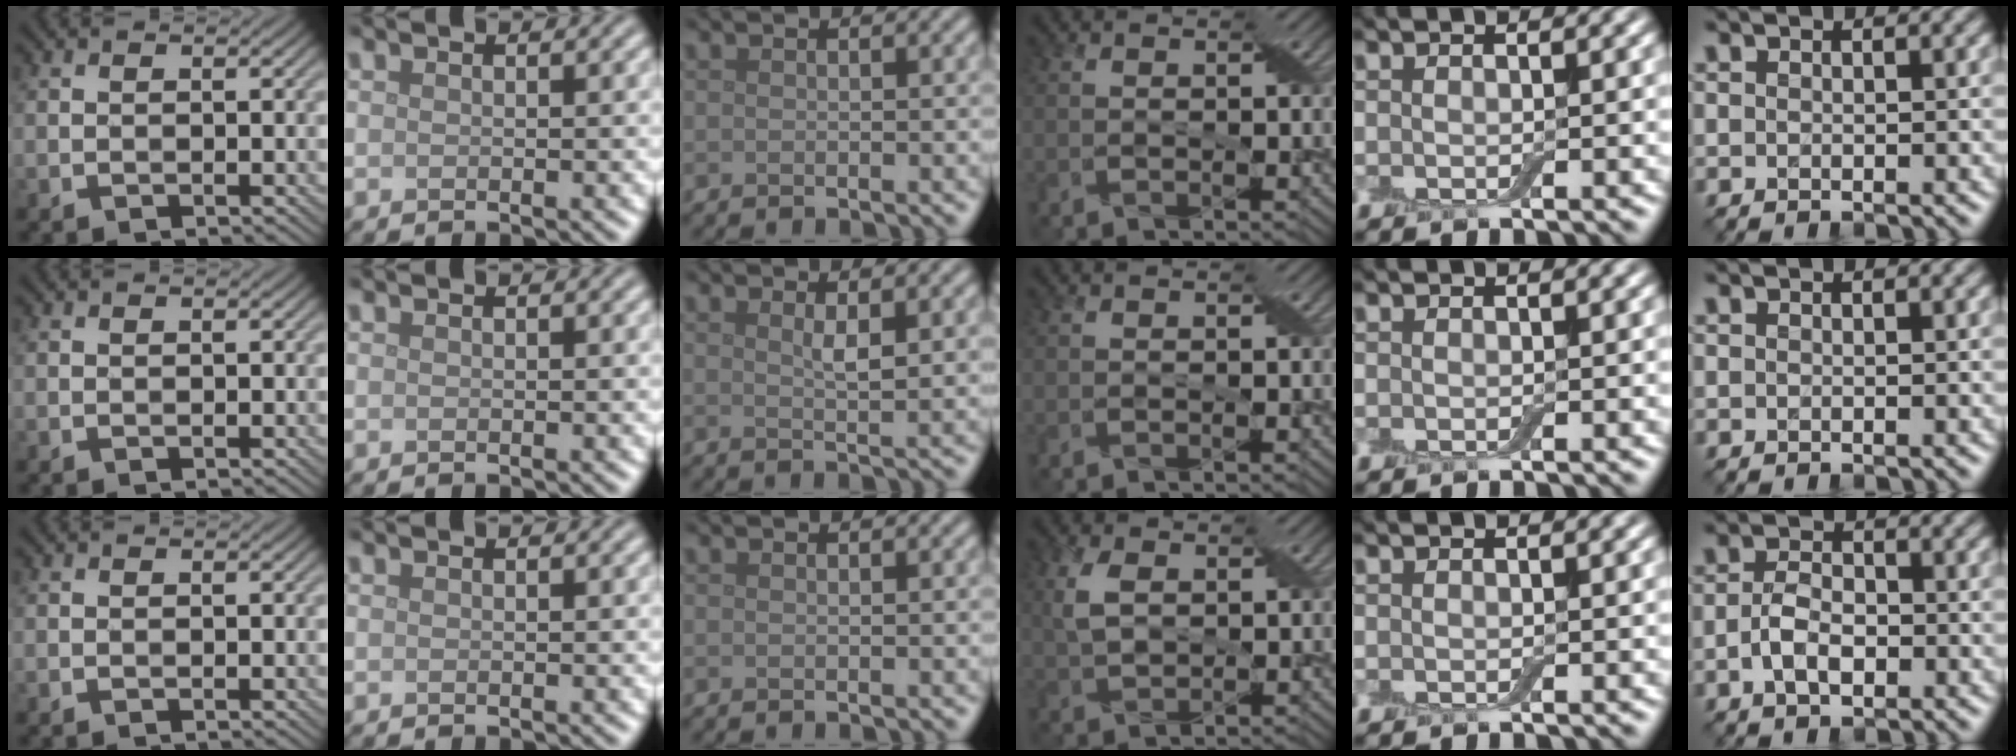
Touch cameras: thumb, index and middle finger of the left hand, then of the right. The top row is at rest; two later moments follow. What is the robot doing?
{"motion": "peel", "object": "adhesive wrap"}